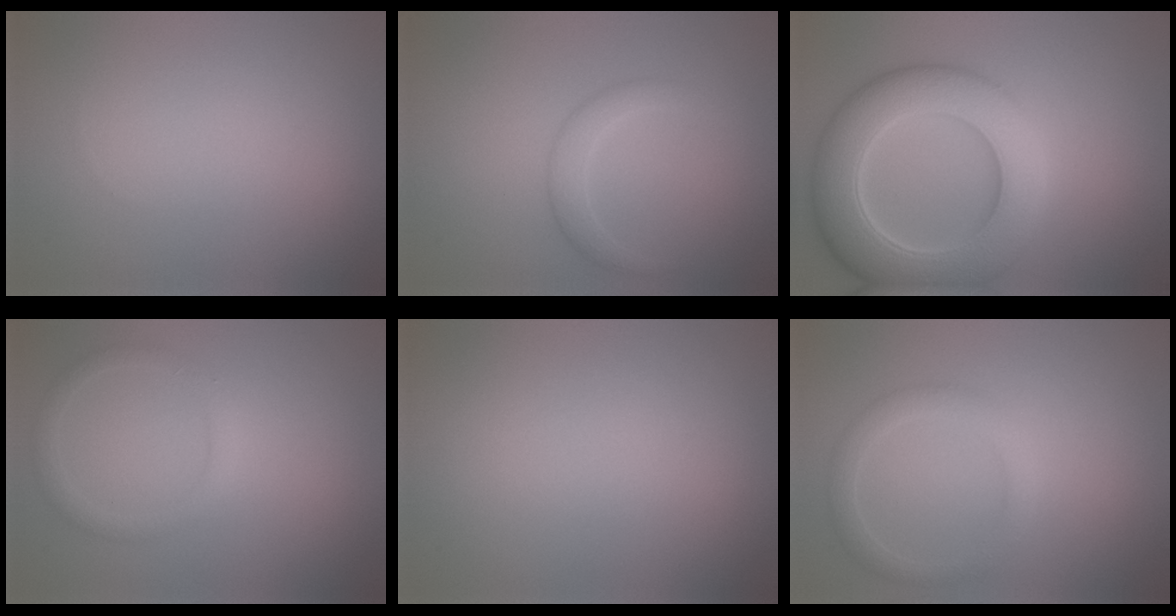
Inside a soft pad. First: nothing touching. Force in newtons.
{"total": 1.9, "press": 1.9, "slide": 0.0}
{"total": 9.5, "press": 9.5, "slide": 0.2}
{"total": 1.5, "press": 1.5, "slide": 0.1}
{"total": 0.0}
{"total": 2.2, "press": 2.2, "slide": 0.1}